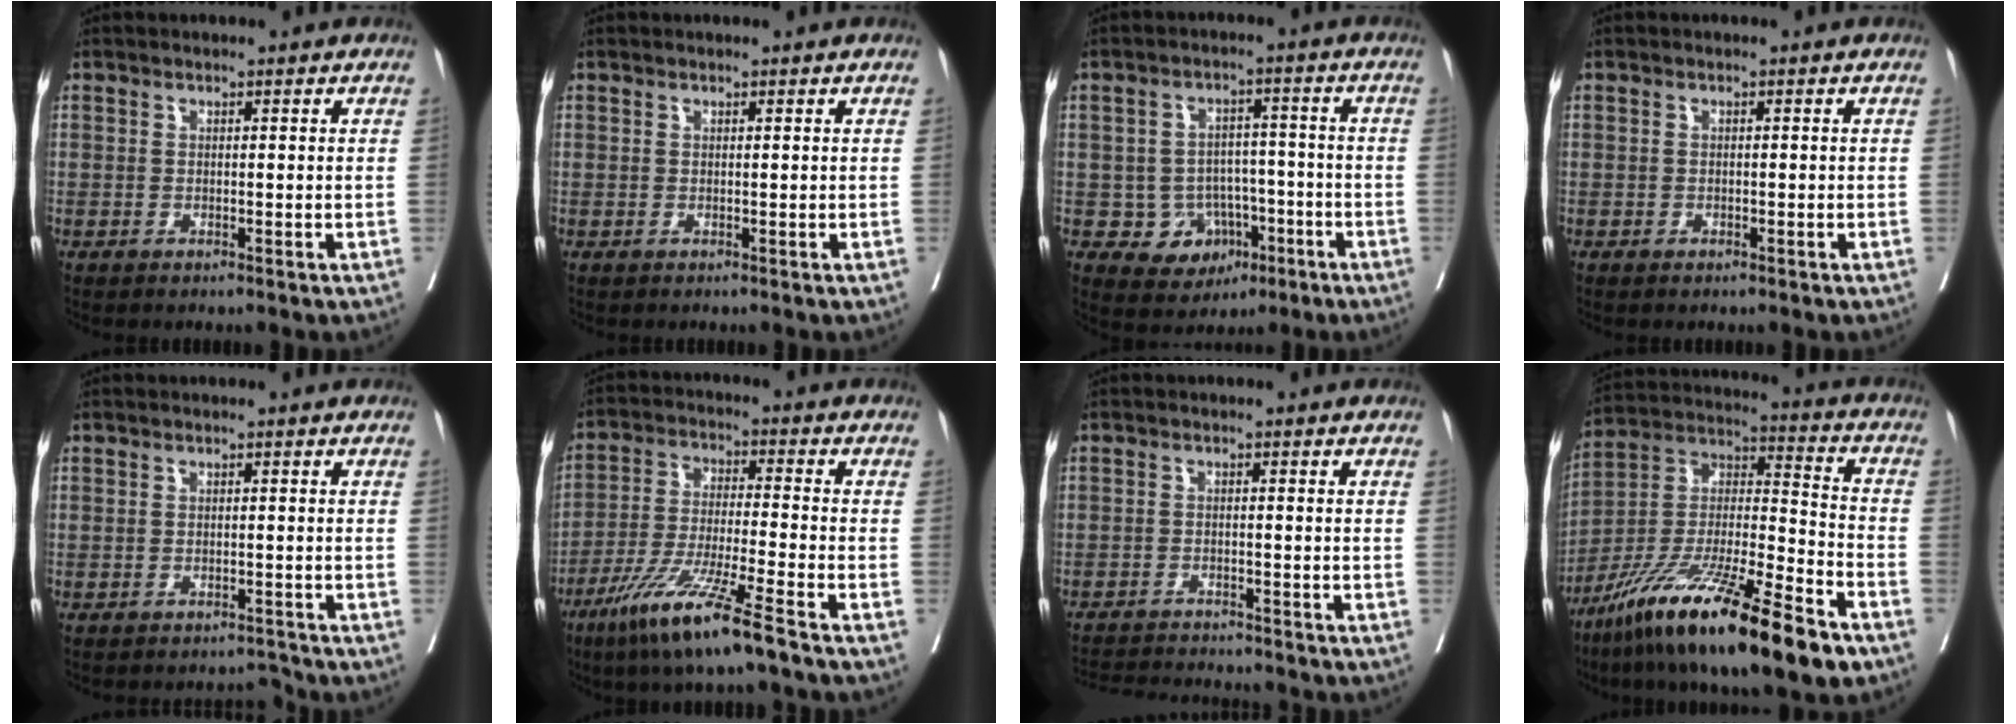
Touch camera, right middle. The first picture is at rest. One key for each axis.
{"total": 0.0}
{"total": 7.3, "fx": -2.7, "fy": 6.4, "fz": 2.4, "tx": -0.024, "ty": 0.021, "tz": -0.031}
{"total": 0.7, "fx": -0.4, "fy": 0.4, "fz": 0.4, "tx": -0.009, "ty": 0.000, "tz": -0.005}
{"total": 2.5, "fx": -2.4, "fy": 0.0, "fz": -0.7, "tx": 0.020, "ty": 0.004, "tz": -0.034}
{"total": 12.2, "fx": -8.0, "fy": -0.7, "fz": 9.2, "tx": -0.184, "ty": -0.040, "tz": -0.153}
{"total": 9.3, "fx": -9.0, "fy": 0.5, "fz": 2.4, "tx": -0.035, "ty": -0.003, "tz": -0.135}
{"total": 23.7, "fx": -15.4, "fy": 2.5, "fz": 17.8, "tx": -0.308, "ty": -0.039, "tz": -0.272}